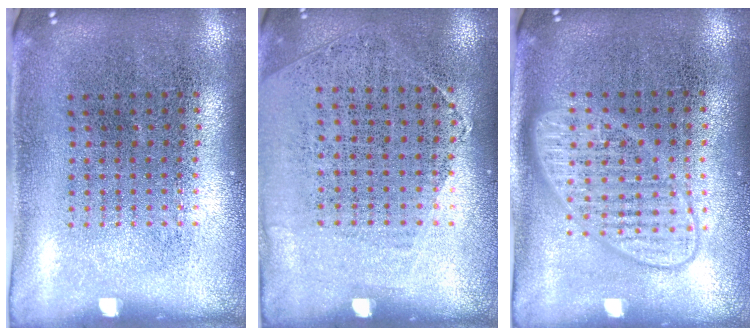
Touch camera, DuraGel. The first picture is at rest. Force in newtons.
{"total": 1.2, "press": 0.9, "slide": 0.7}
{"total": 2.0, "press": 1.9, "slide": 0.3}